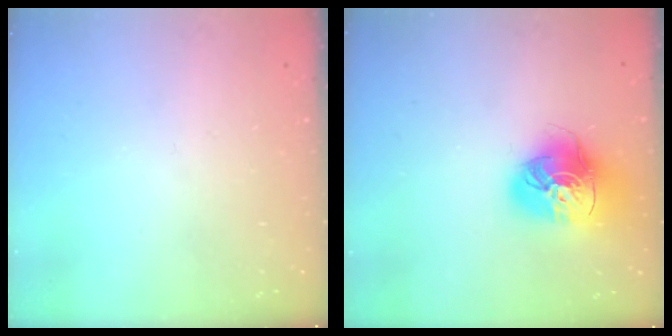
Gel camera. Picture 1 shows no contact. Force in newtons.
{"total": 15.8, "press": 15.7, "slide": 1.6}